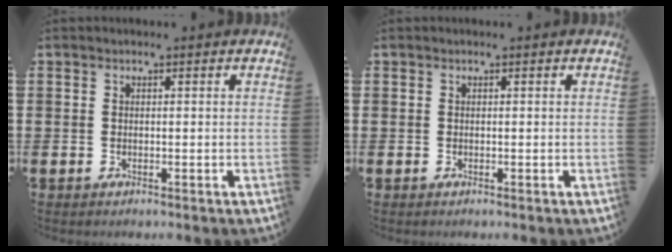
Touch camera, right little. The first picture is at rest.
{"total": 0.0}